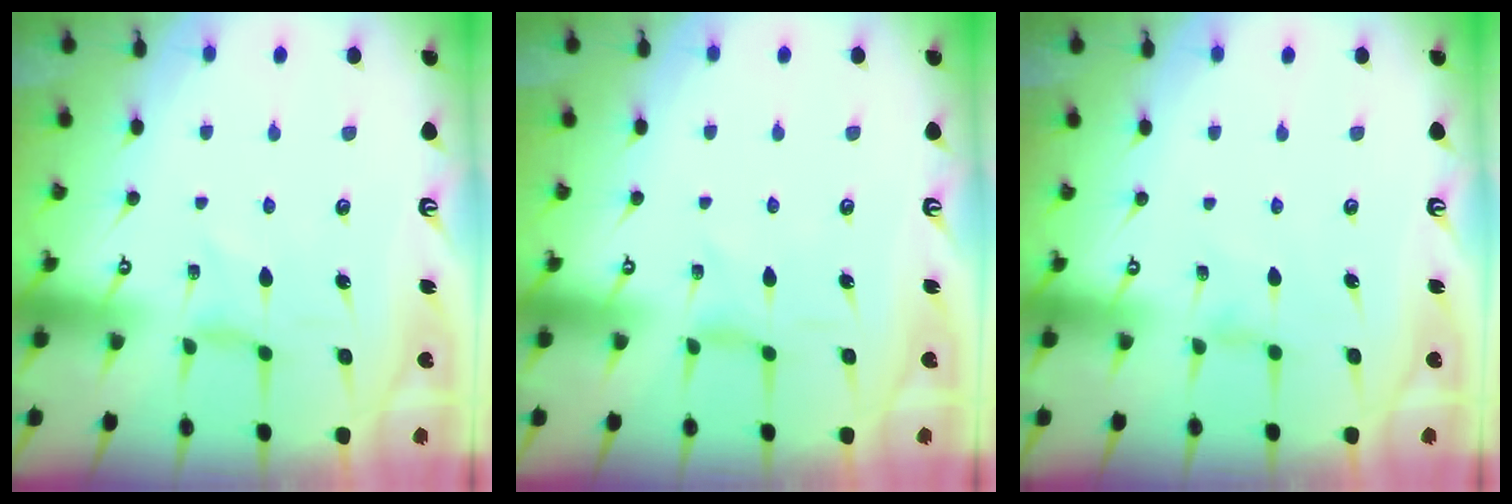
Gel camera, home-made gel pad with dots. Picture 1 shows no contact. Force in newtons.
{"total": 0.7, "press": 0.7, "slide": 0.2}
{"total": 0.9, "press": 0.8, "slide": 0.4}